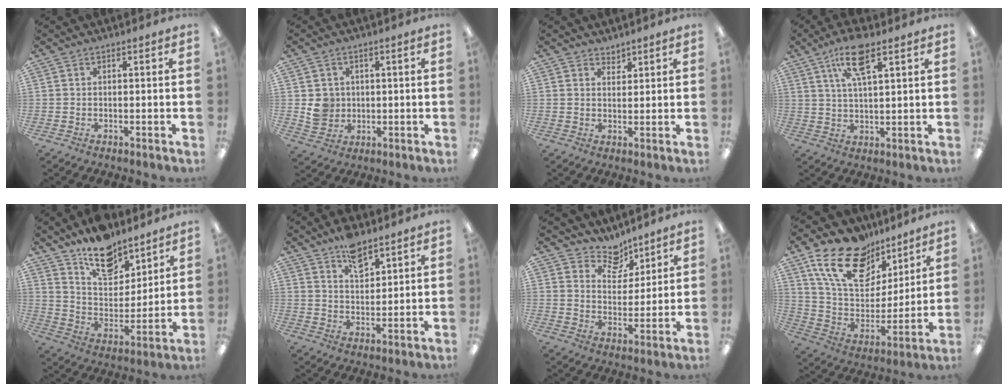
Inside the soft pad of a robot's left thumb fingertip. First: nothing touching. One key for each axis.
{"total": 5.1, "fx": 0.8, "fy": 4.9, "fz": 1.2, "tx": -0.009, "ty": 0.002, "tz": 0.015}
{"total": 2.4, "fx": 2.2, "fy": 0.9, "fz": -0.2, "tx": 0.011, "ty": -0.014, "tz": 0.042}
{"total": 10.1, "fx": 5.9, "fy": 3.2, "fz": 7.5, "tx": -0.142, "ty": -0.003, "tz": 0.102}
{"total": 14.7, "fx": 11.3, "fy": 7.4, "fz": 5.9, "tx": -0.083, "ty": -0.076, "tz": 0.204}
{"total": 7.6, "fx": 5.7, "fy": 3.5, "fz": 3.6, "tx": -0.053, "ty": -0.028, "tz": 0.099}
{"total": 8.3, "fx": 6.9, "fy": 4.4, "fz": 1.5, "tx": -0.019, "ty": -0.050, "tz": 0.126}
{"total": 19.9, "fx": 13.4, "fy": 10.9, "fz": 9.8, "tx": -0.189, "ty": -0.064, "tz": 0.246}